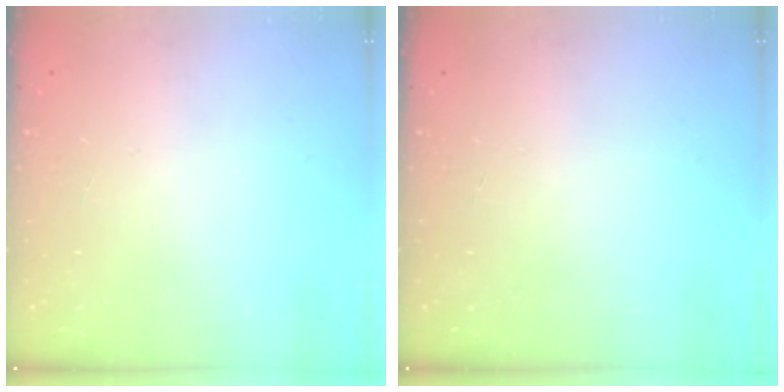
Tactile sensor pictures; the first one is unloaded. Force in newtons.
{"total": 0.0}